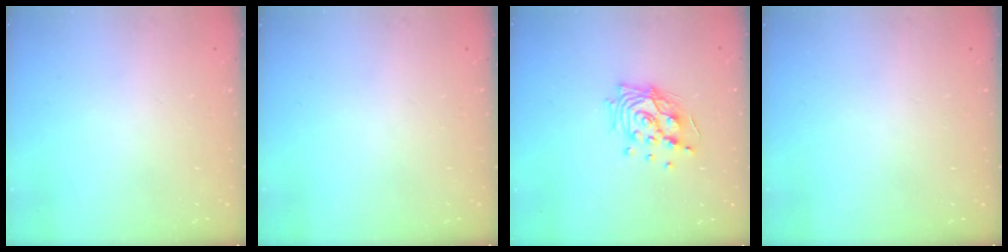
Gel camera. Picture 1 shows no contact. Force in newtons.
{"total": 0.0}
{"total": 14.4, "press": 13.6, "slide": 4.7}
{"total": 0.0}